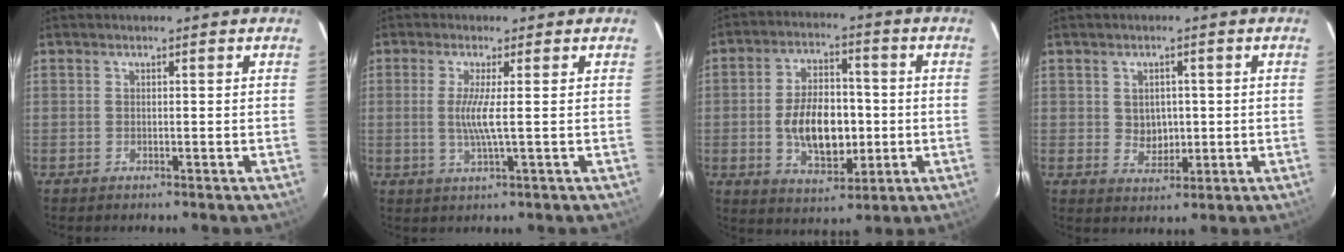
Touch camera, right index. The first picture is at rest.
{"total": 4.2, "force": [0.2, -0.7, 4.1], "torque": [-0.082, -0.009, -0.001]}
{"total": 12.9, "force": [-1.5, 7.3, 10.5], "torque": [-0.199, 0.011, -0.013]}
{"total": 4.5, "force": [0.3, 3.8, 2.4], "torque": [-0.039, 0.004, 0.013]}